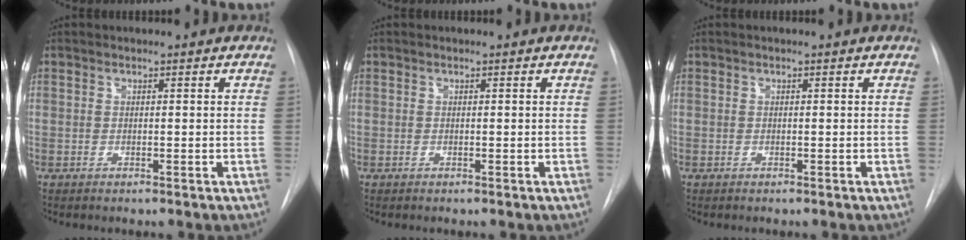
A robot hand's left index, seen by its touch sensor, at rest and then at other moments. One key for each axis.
{"total": 0.0}
{"total": 0.0}